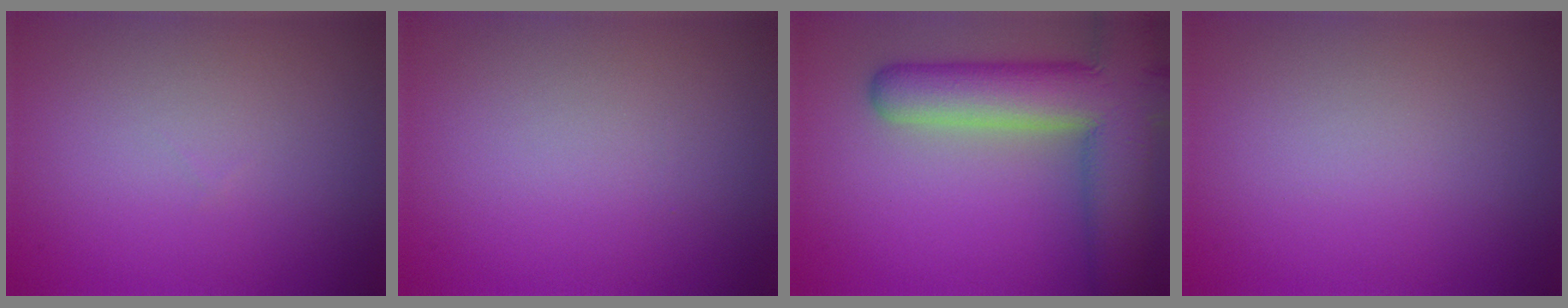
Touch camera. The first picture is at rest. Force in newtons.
{"total": 0.0}
{"total": 10.9, "press": 10.8, "slide": 0.7}
{"total": 0.0}